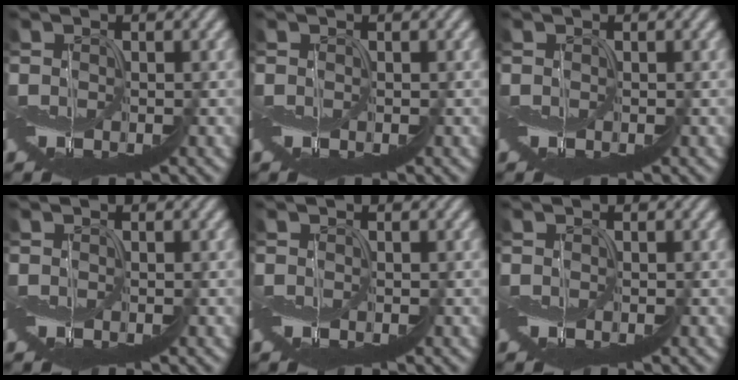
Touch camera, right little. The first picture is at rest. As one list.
[{"total": 0.0}, {"total": 0.0}, {"total": 0.0}, {"total": 0.0}, {"total": 0.0}]